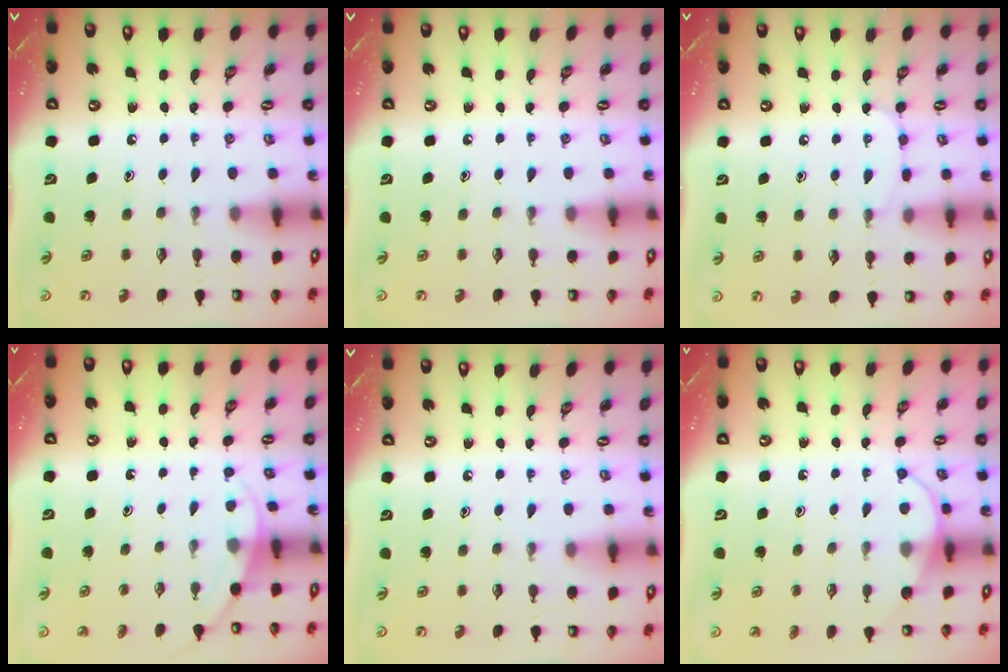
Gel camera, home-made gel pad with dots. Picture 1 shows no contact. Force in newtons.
{"total": 0.0}
{"total": 7.8, "press": 7.7, "slide": 0.5}
{"total": 2.5, "press": 2.5, "slide": 0.1}
{"total": 0.0}
{"total": 6.6, "press": 6.6, "slide": 0.6}